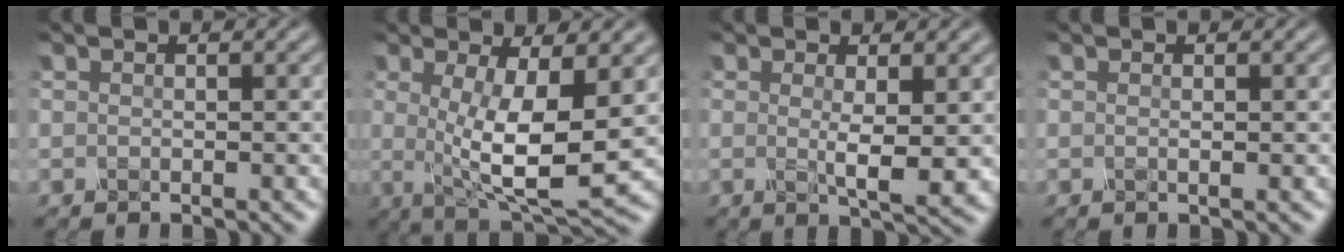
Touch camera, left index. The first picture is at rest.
{"total": 8.4, "force": [-0.2, 2.3, 8.0], "torque": [-0.136, -0.016, 0.002]}
{"total": 3.2, "force": [0.2, 0.5, 3.2], "torque": [-0.053, -0.012, 0.007]}
{"total": 0.6, "force": [0.1, 0.1, 0.6], "torque": [-0.008, 0.000, -0.001]}